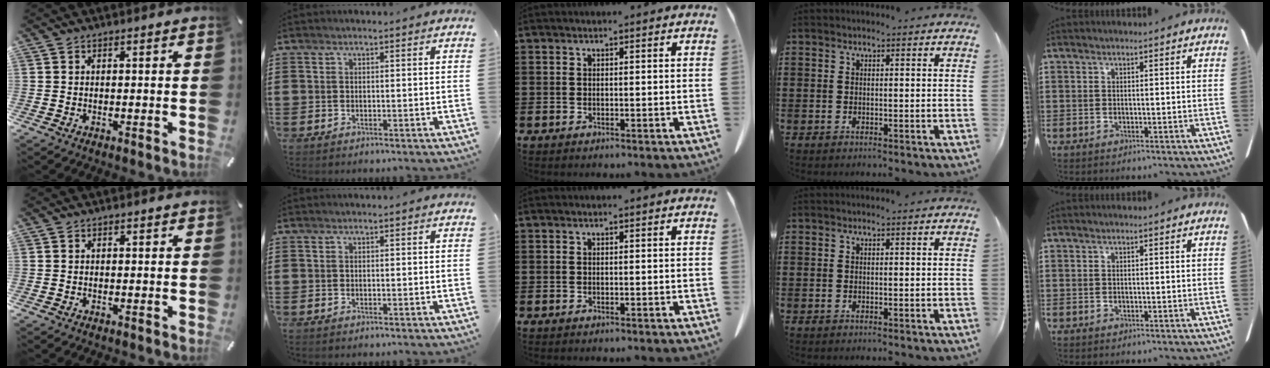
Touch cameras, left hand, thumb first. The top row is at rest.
{}